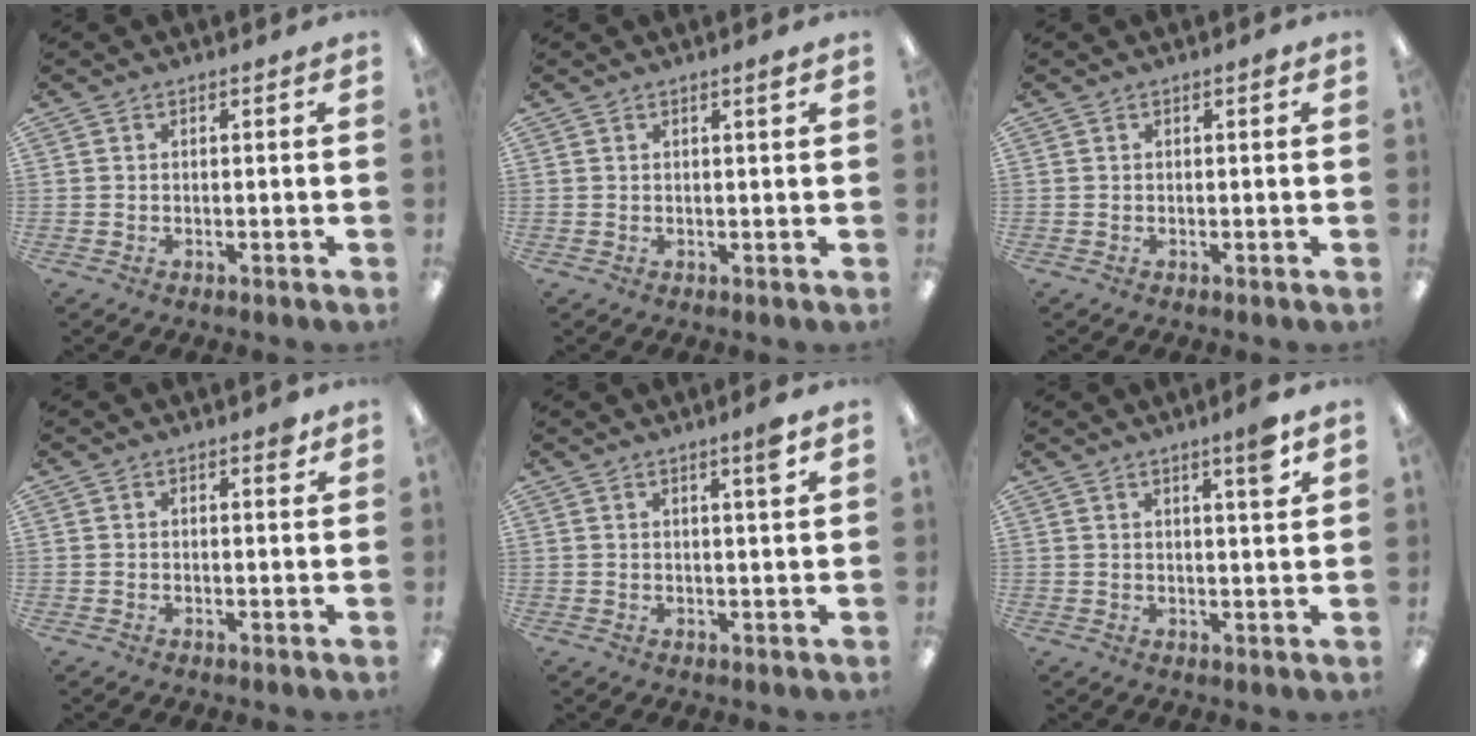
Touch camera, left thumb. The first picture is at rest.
{"total": 1.3, "force": [0.8, 0.0, 0.9], "torque": [-0.012, -0.004, 0.012]}
{"total": 0.5, "force": [0.2, 0.1, 0.5], "torque": [-0.010, 0.002, 0.003]}
{"total": 1.8, "force": [1.2, 0.7, 1.2], "torque": [-0.010, -0.004, 0.018]}
{"total": 3.6, "force": [2.3, 0.1, 2.8], "torque": [-0.044, -0.006, 0.034]}
{"total": 5.1, "force": [3.2, 0.4, 4.0], "torque": [-0.054, -0.015, 0.047]}